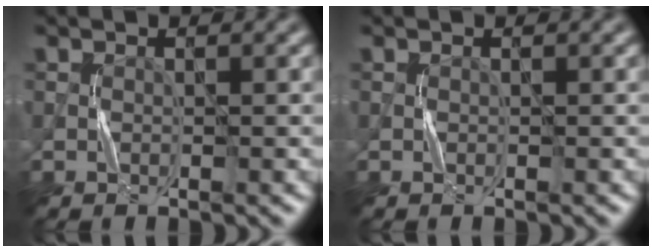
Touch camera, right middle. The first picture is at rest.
{"total": 0.0}